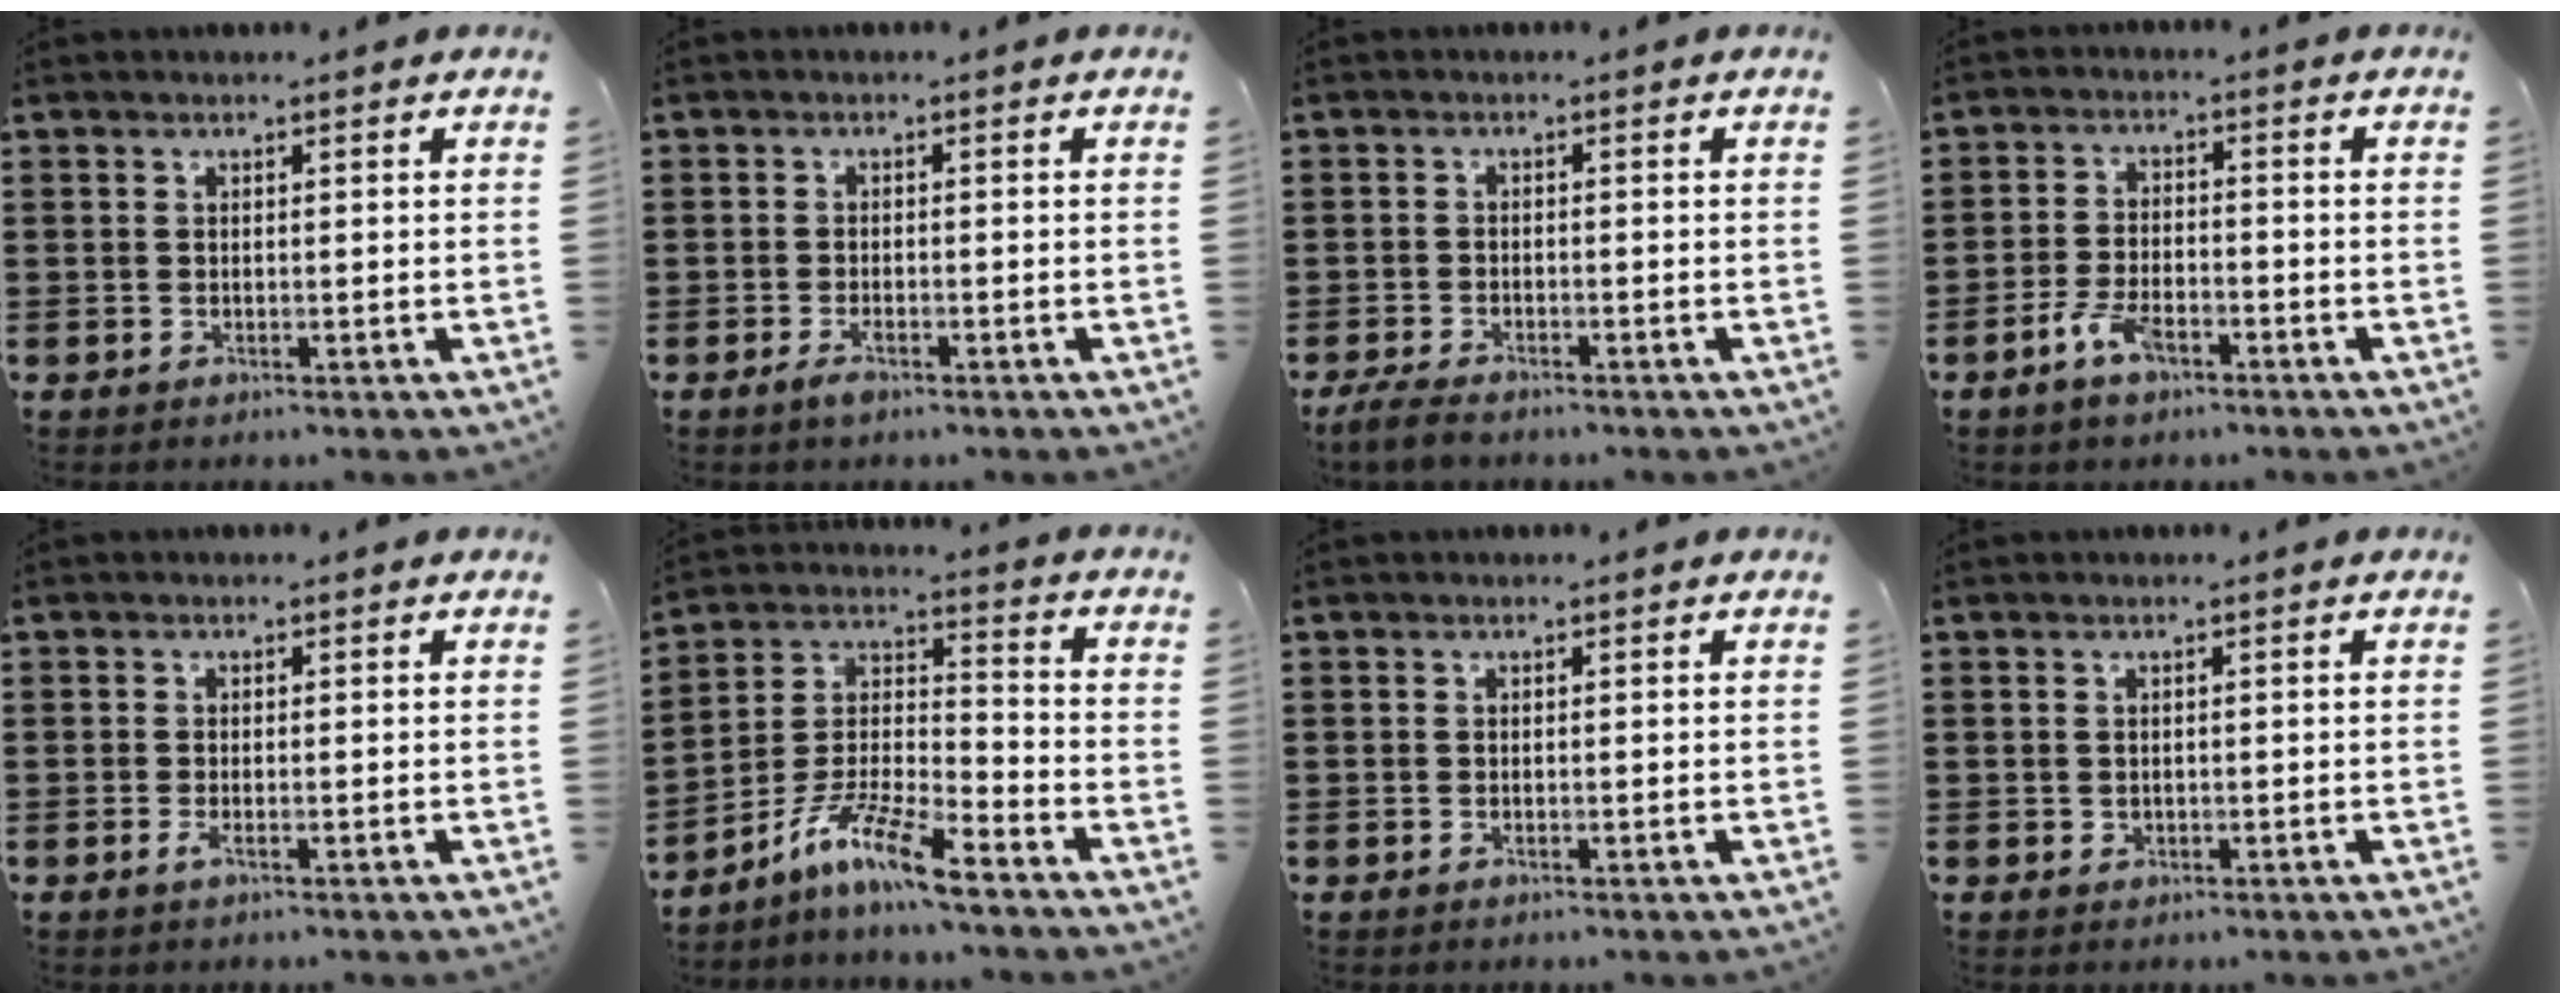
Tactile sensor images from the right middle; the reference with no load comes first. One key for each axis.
{"total": 2.1, "fx": -1.3, "fy": 0.7, "fz": 1.5, "tx": -0.034, "ty": -0.004, "tz": -0.026}
{"total": 2.5, "fx": -2.1, "fy": 0.6, "fz": 1.1, "tx": -0.035, "ty": 0.001, "tz": -0.047}
{"total": 4.8, "fx": -3.0, "fy": 1.9, "fz": 3.1, "tx": -0.071, "ty": 0.004, "tz": -0.061}
{"total": 1.4, "fx": -0.6, "fy": 0.2, "fz": 1.2, "tx": -0.030, "ty": -0.005, "tz": -0.013}
{"total": 10.0, "fx": -8.0, "fy": 1.0, "fz": 5.9, "tx": -0.127, "ty": 0.004, "tz": -0.159}
{"total": 0.0}
{"total": 0.6, "fx": 0.0, "fy": 0.6, "fz": 0.1, "tx": -0.004, "ty": 0.005, "tz": 0.000}